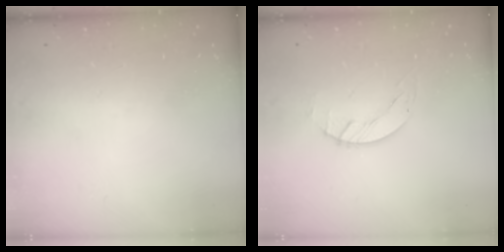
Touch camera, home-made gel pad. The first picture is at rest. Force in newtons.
{"total": 1.6, "press": 1.6, "slide": 0.3}